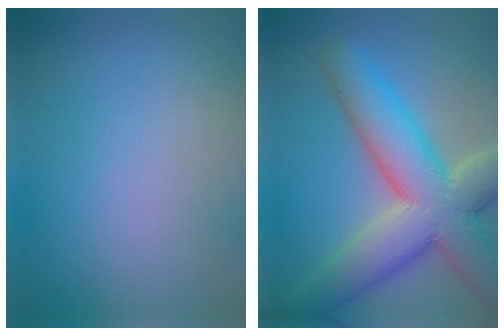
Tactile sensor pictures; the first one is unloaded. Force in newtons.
{"total": 11.1, "press": 11.0, "slide": 0.6}